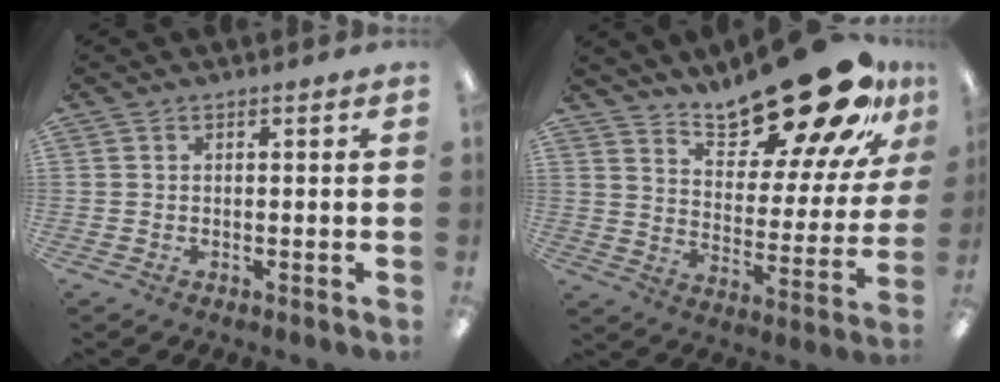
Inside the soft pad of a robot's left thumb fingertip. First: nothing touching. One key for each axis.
{"total": 23.9, "fx": 19.1, "fy": 6.3, "fz": 12.8, "tx": -0.179, "ty": -0.133, "tz": 0.313}